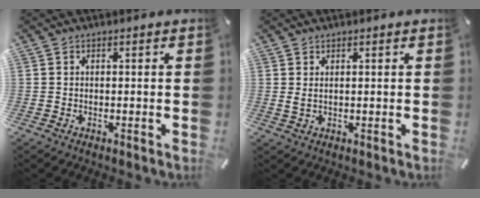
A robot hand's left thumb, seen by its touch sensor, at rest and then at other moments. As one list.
[{"total": 1.5, "force": [0.8, 0.3, 1.3], "torque": [-0.033, -0.002, 0.011]}]